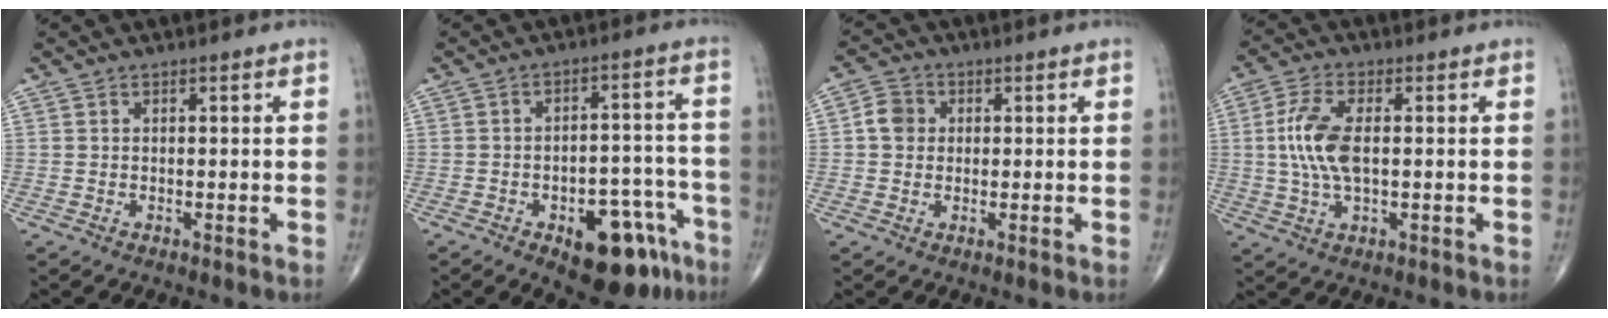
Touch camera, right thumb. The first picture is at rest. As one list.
[{"total": 14.5, "force": [-7.9, 7.1, 10.0], "torque": [-0.094, 0.056, -0.099]}, {"total": 4.2, "force": [0.4, 3.8, 1.9], "torque": [-0.023, 0.007, 0.000]}, {"total": 9.1, "force": [0.5, 4.1, 8.1], "torque": [-0.182, 0.005, 0.010]}]